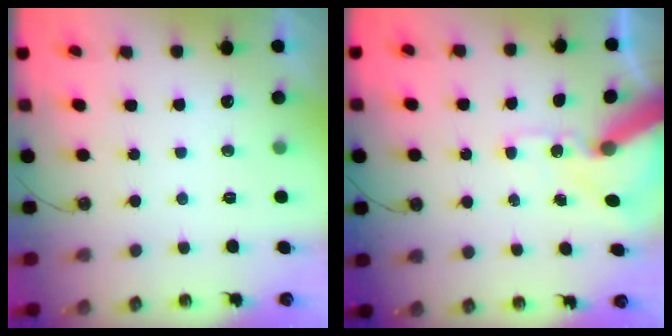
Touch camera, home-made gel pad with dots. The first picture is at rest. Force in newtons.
{"total": 13.7, "press": 13.6, "slide": 2.0}